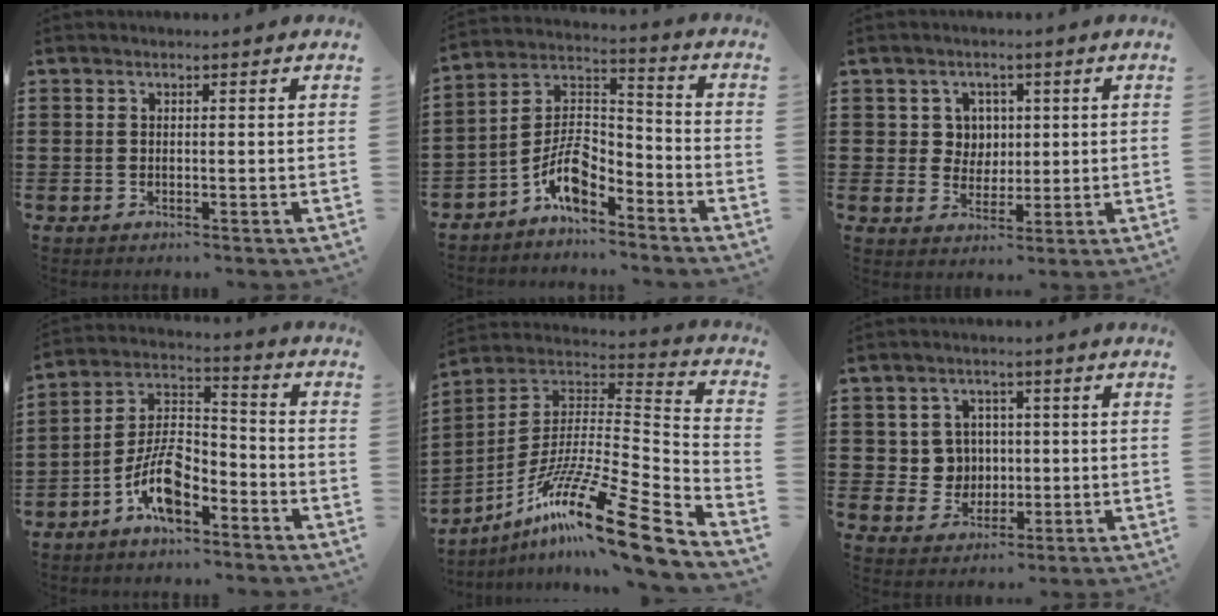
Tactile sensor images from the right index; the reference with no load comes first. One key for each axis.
{"total": 8.1, "fx": -5.5, "fy": 3.2, "fz": 5.1, "tx": -0.116, "ty": -0.009, "tz": -0.109}
{"total": 4.4, "fx": 1.2, "fy": 4.1, "fz": 1.1, "tx": -0.041, "ty": 0.015, "tz": 0.020}
{"total": 9.4, "fx": -5.7, "fy": 3.7, "fz": 6.5, "tx": -0.147, "ty": -0.001, "tz": -0.110}
{"total": 17.6, "fx": -11.6, "fy": 1.8, "fz": 13.1, "tx": -0.232, "ty": 0.016, "tz": -0.211}
{"total": 4.7, "fx": 0.6, "fy": 4.5, "fz": 1.2, "tx": -0.045, "ty": 0.015, "tz": 0.008}